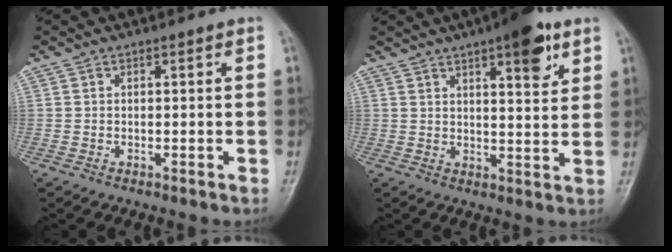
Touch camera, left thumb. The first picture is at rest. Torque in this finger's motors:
{"motor_torque": [1.48, 0.97, 1.17, -0.94, 0.07]}